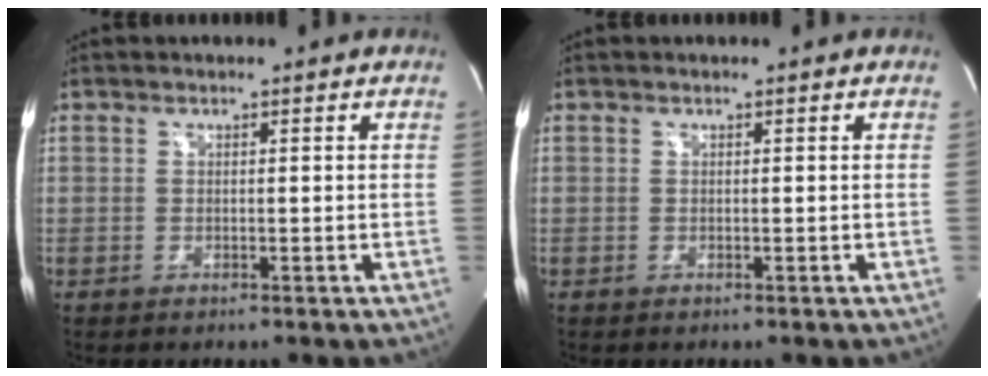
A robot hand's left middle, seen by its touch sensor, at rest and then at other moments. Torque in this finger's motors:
{"motor_torque": [-0.09, -0.03, 0.03, 0.00]}